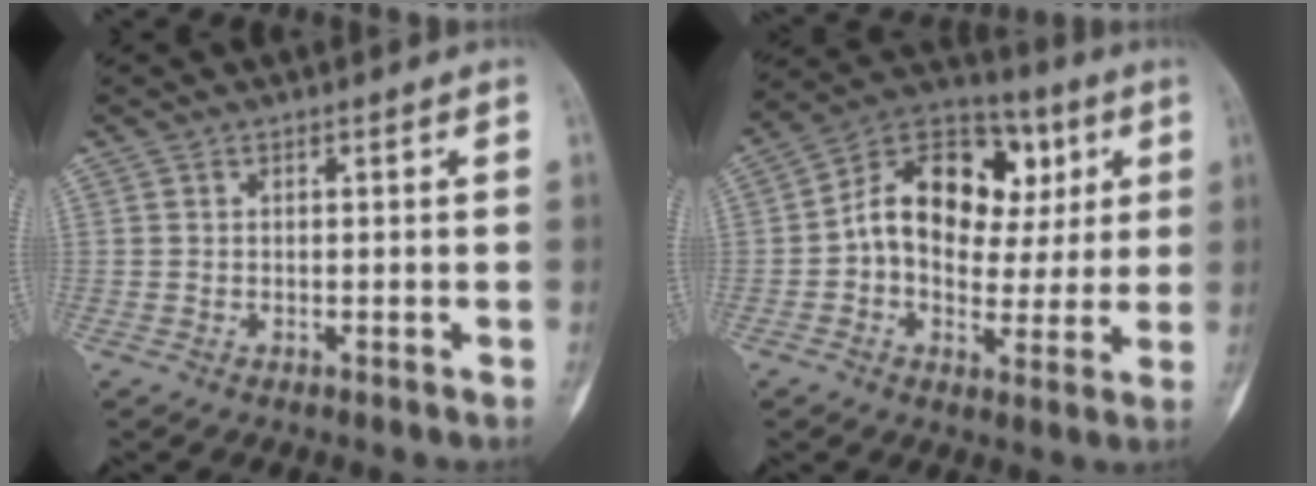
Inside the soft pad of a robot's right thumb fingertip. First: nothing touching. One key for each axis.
{"total": 18.1, "fx": 3.0, "fy": 12.8, "fz": 12.5, "tx": -0.153, "ty": 0.025, "tz": 0.042}